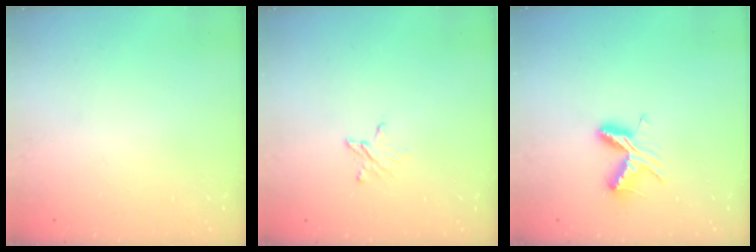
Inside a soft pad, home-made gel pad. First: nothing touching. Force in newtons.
{"total": 3.5, "press": 3.5, "slide": 0.3}
{"total": 7.6, "press": 7.6, "slide": 0.6}